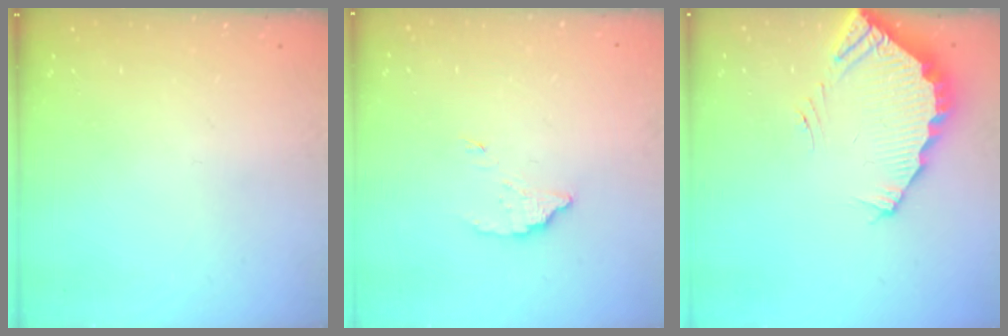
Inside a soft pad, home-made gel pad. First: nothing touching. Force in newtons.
{"total": 2.8, "press": 2.8, "slide": 0.2}
{"total": 3.8, "press": 3.8, "slide": 0.3}